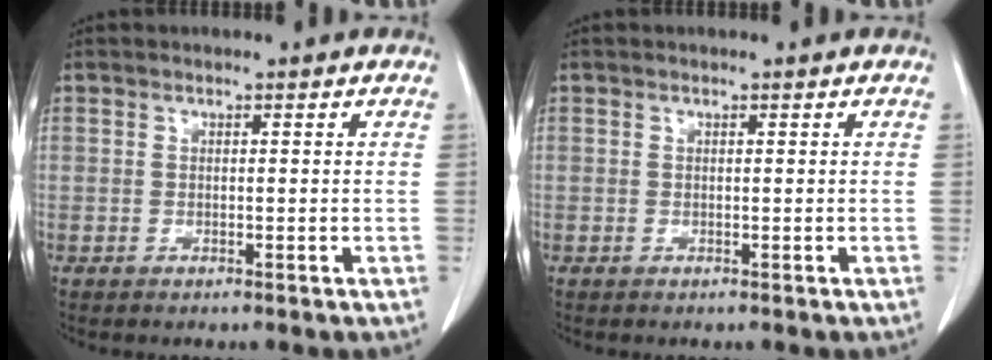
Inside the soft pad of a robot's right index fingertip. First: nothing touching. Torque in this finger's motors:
{"motor_torque": [0.23, -0.06, 0.10, 0.01]}